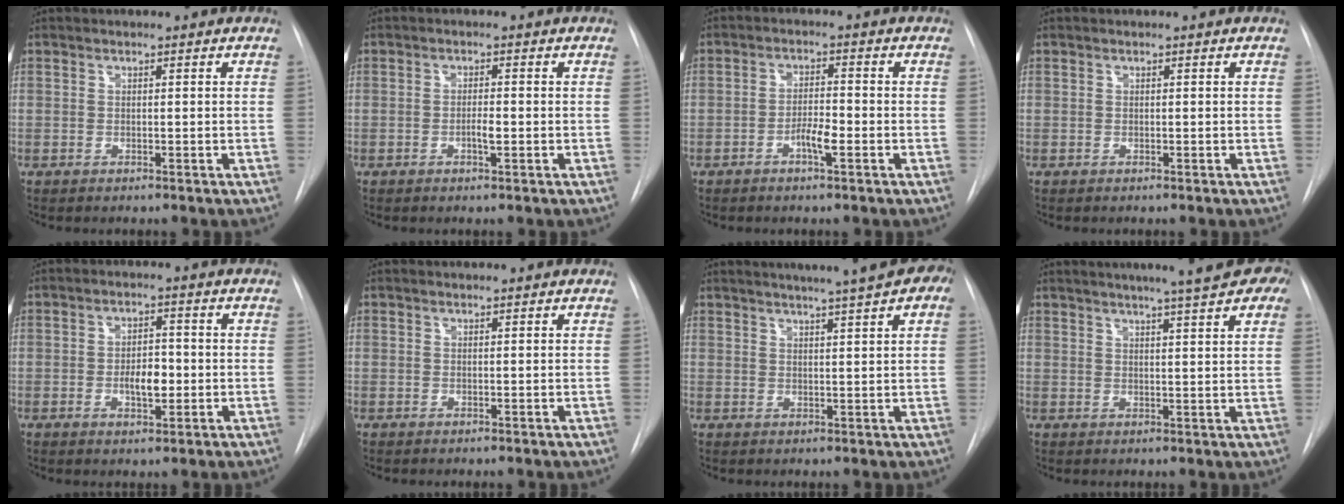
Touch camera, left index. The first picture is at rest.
{"total": 1.8, "force": [-0.5, 0.3, 1.7], "torque": [-0.030, 0.001, -0.011]}
{"total": 3.3, "force": [-1.6, 0.5, 2.9], "torque": [-0.051, 0.002, -0.030]}
{"total": 0.0}
{"total": 4.5, "force": [-0.8, 2.1, 3.9], "torque": [-0.061, 0.004, -0.009]}
{"total": 0.9, "force": [0.9, 0.0, 0.2], "torque": [-0.007, 0.010, 0.016]}
{"total": 15.6, "force": [11.6, 1.7, 10.3], "torque": [-0.153, 0.028, 0.134]}
{"total": 17.3, "force": [13.0, 2.0, 11.3], "torque": [-0.163, 0.025, 0.150]}